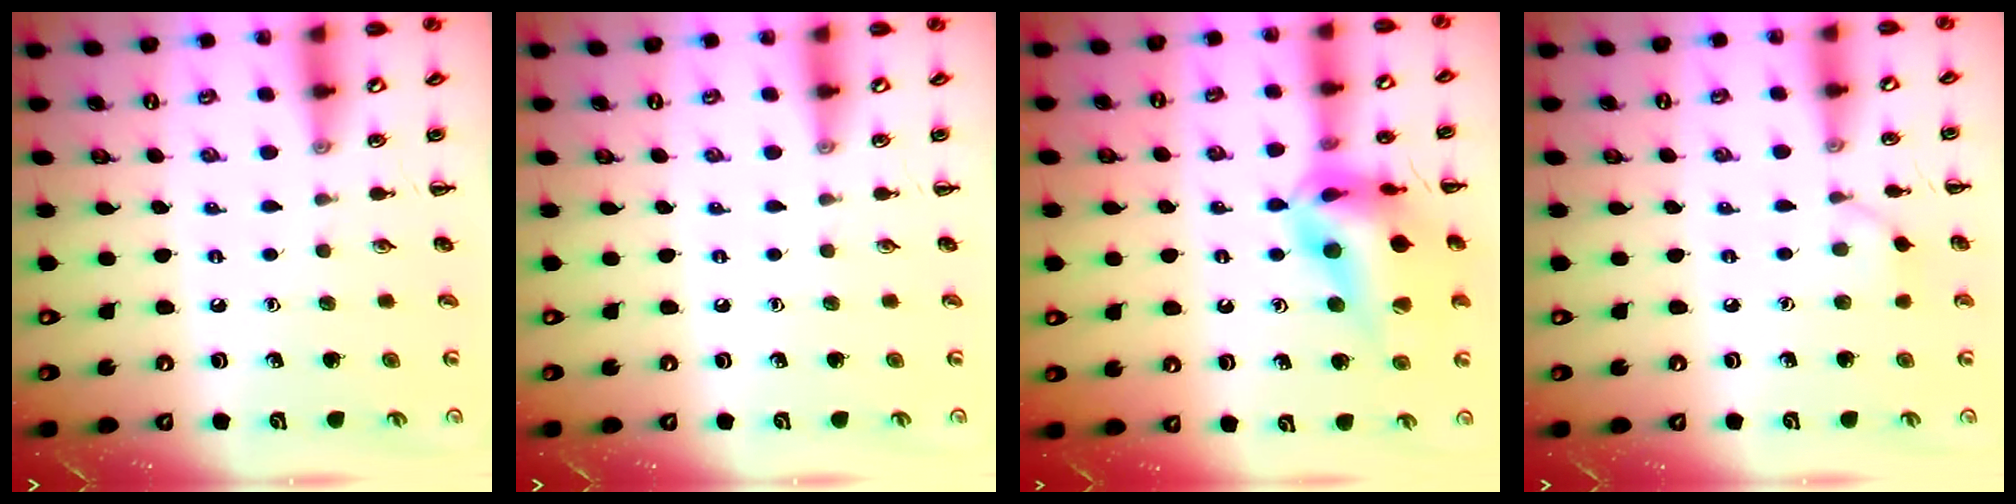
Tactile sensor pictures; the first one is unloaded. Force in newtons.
{"total": 0.0}
{"total": 18.0, "press": 17.8, "slide": 2.2}
{"total": 5.6, "press": 5.4, "slide": 1.6}